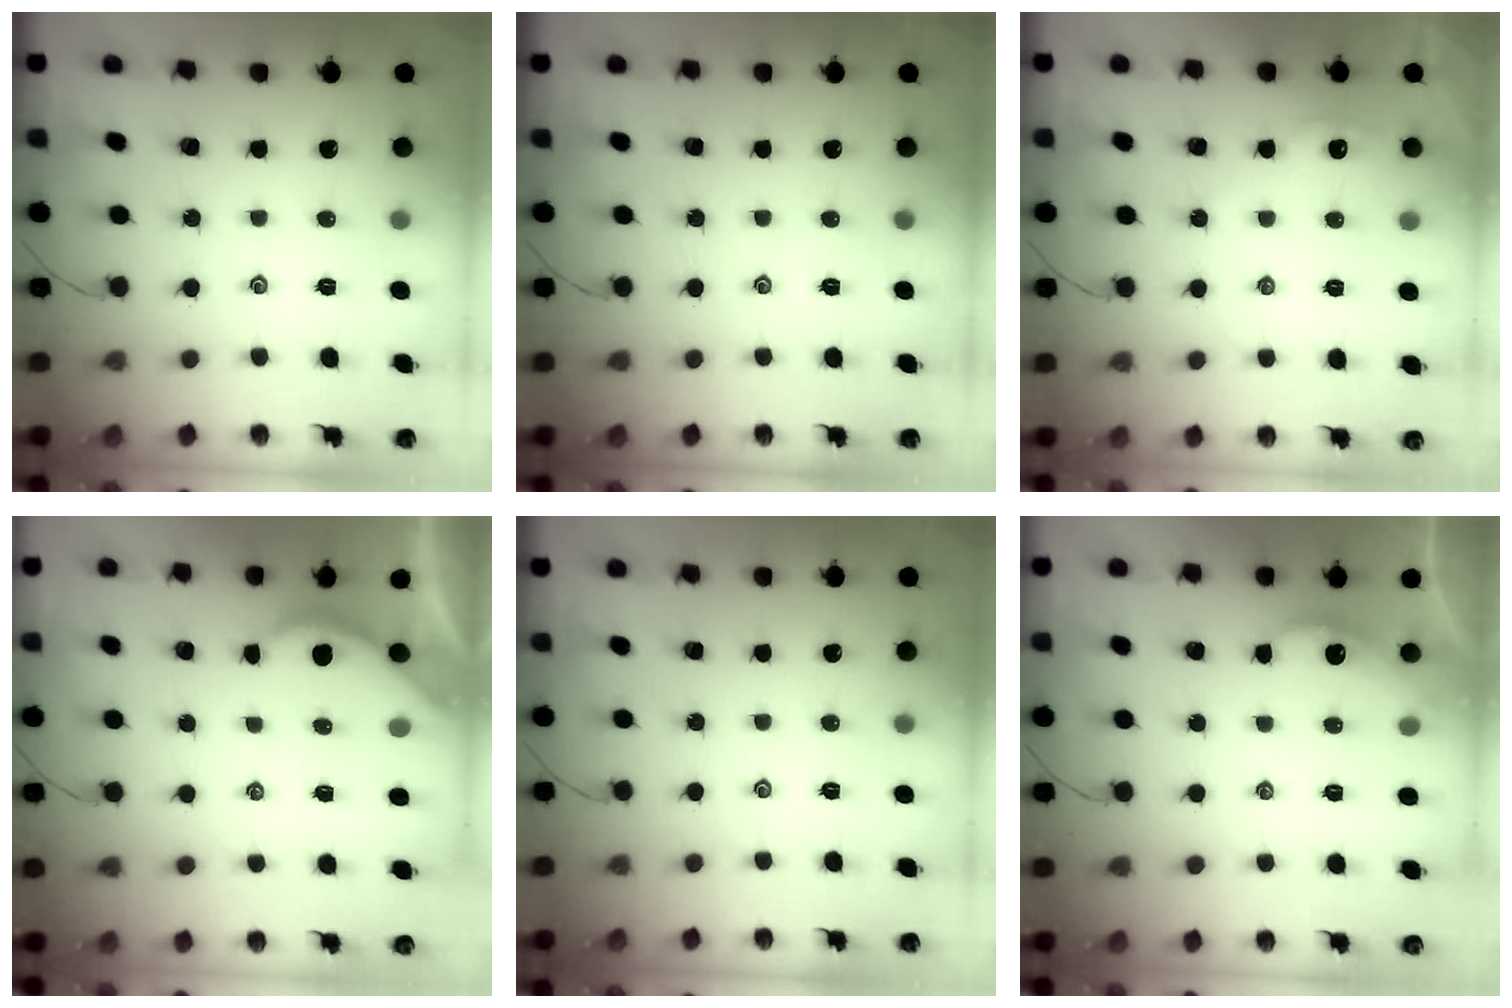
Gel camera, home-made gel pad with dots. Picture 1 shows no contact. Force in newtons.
{"total": 0.0}
{"total": 2.6, "press": 2.6, "slide": 0.3}
{"total": 1.9, "press": 1.9, "slide": 0.1}
{"total": 0.0}
{"total": 1.6, "press": 1.5, "slide": 0.2}